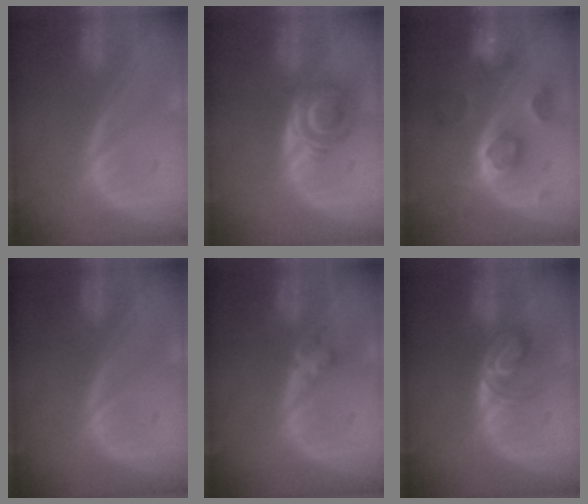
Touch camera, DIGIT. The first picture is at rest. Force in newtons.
{"total": 6.2, "press": 5.2, "slide": 3.3}
{"total": 8.5, "press": 7.7, "slide": 3.6}
{"total": 0.0}
{"total": 2.0, "press": 2.0, "slide": 0.2}
{"total": 5.7, "press": 4.8, "slide": 3.1}